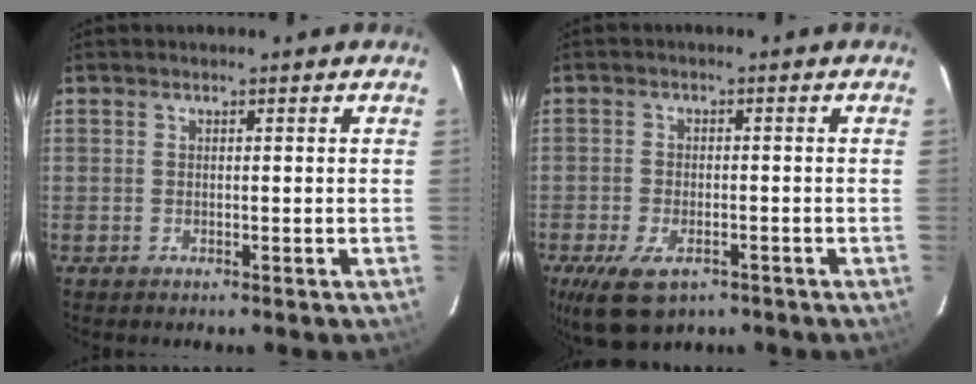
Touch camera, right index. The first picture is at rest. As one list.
[{"total": 9.0, "force": [-5.1, 4.8, 5.7], "torque": [-0.127, -0.021, -0.085]}]